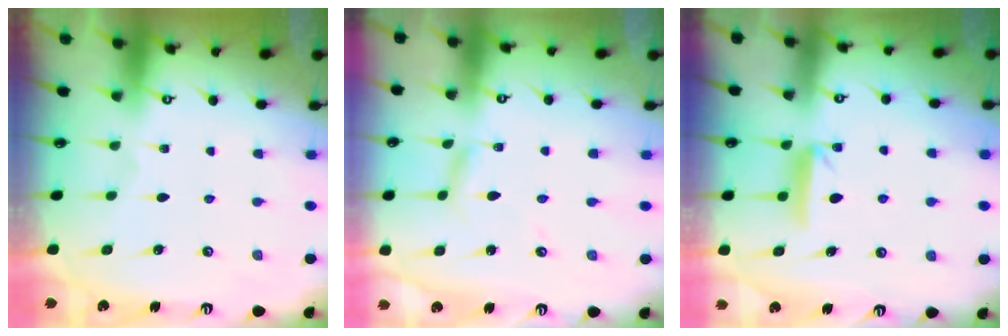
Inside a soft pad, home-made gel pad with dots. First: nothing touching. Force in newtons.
{"total": 2.9, "press": 2.9, "slide": 0.2}
{"total": 6.3, "press": 6.3, "slide": 0.7}